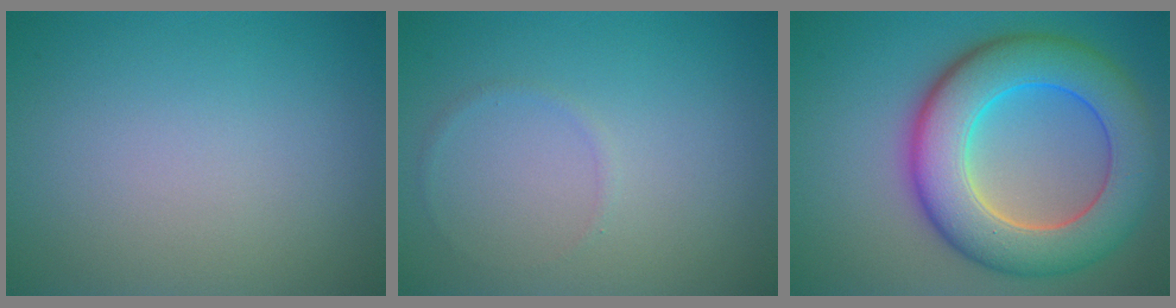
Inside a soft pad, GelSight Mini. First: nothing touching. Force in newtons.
{"total": 0.6, "press": 0.6, "slide": 0.1}
{"total": 10.1, "press": 10.1, "slide": 0.3}